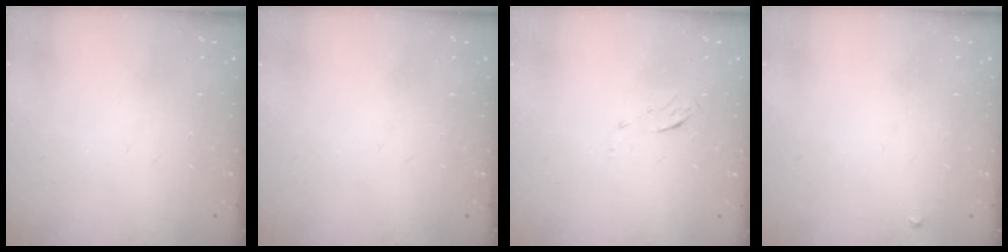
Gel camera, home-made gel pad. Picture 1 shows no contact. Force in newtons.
{"total": 0.0}
{"total": 4.0, "press": 3.7, "slide": 1.3}
{"total": 3.3, "press": 3.3, "slide": 0.5}